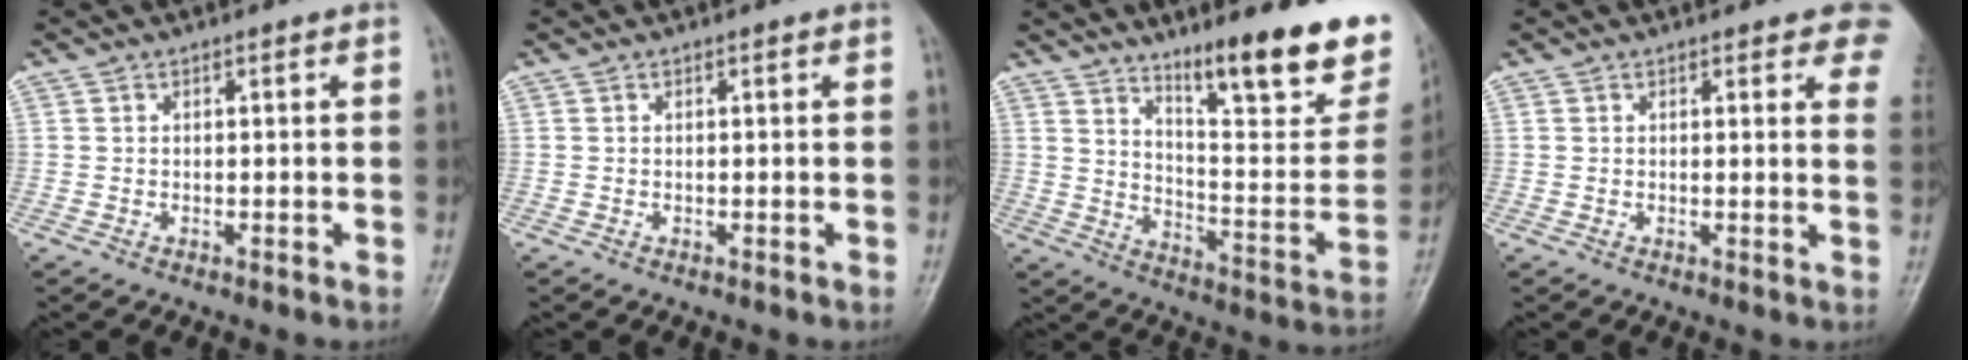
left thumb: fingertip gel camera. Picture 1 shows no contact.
{"total": 0.0}
{"total": 23.0, "force": [15.0, 5.5, 16.6], "torque": [-0.190, -0.089, 0.228]}
{"total": 8.9, "force": [6.1, 2.5, 5.9], "torque": [-0.038, -0.018, 0.057]}